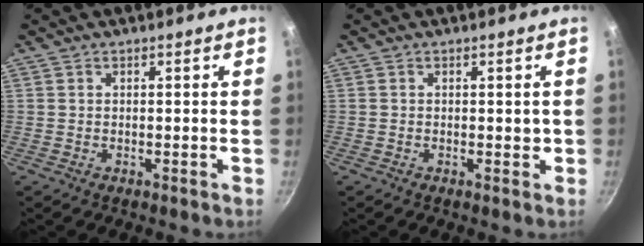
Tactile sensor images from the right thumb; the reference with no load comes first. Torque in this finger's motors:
{"motor_torque": [2.38, 2.63, 0.17, 0.39, 0.08]}